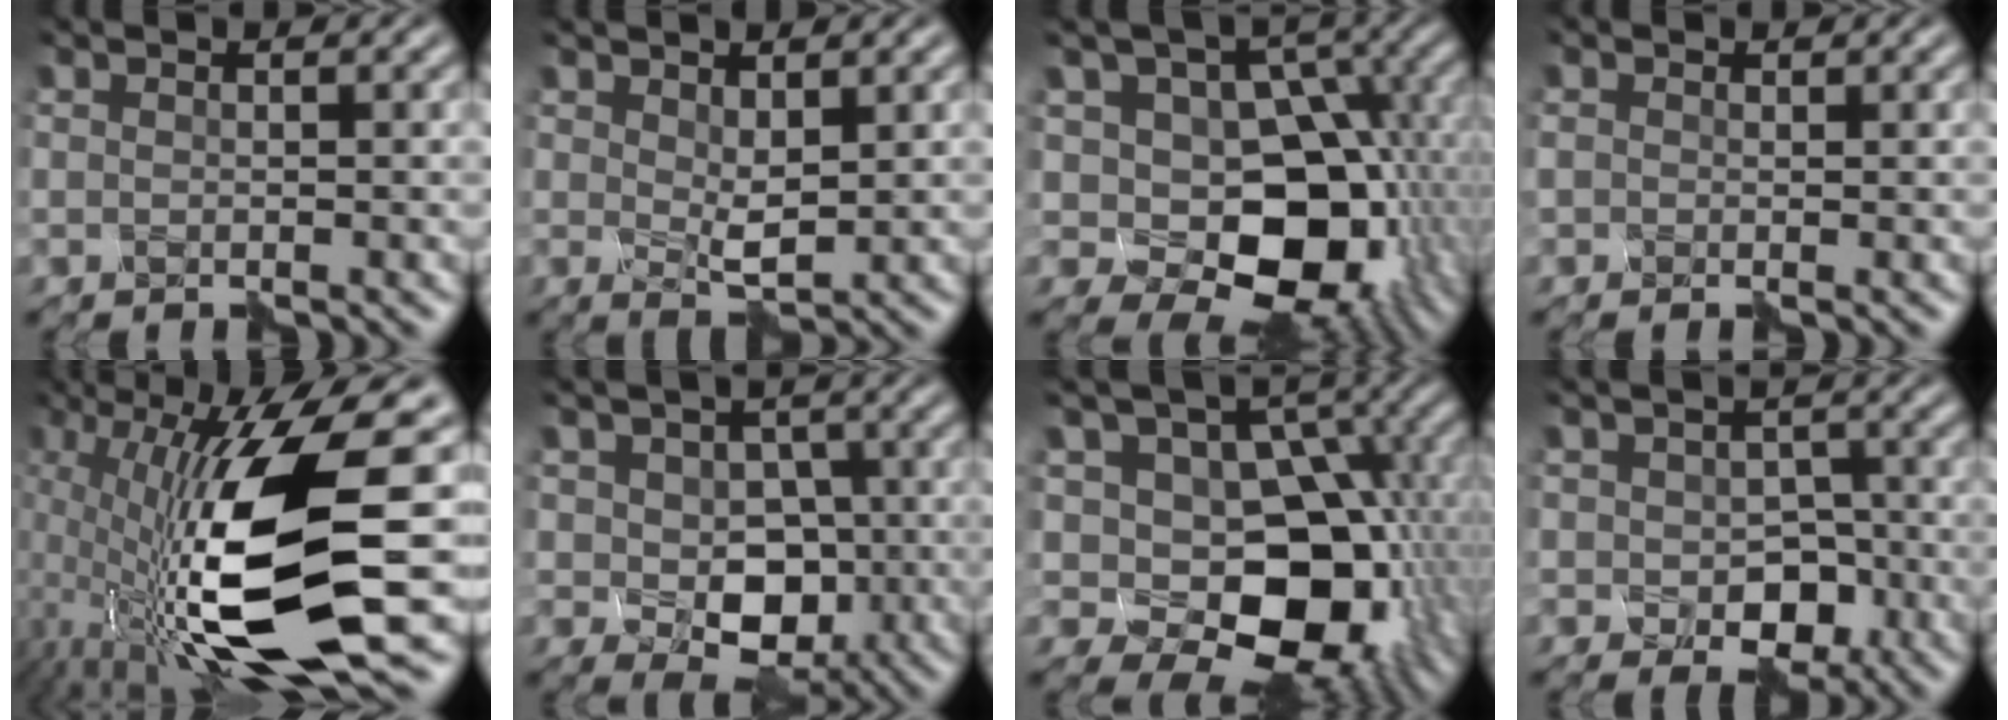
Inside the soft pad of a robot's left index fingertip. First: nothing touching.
{"total": 1.9, "force": [0.8, 0.9, 1.5], "torque": [-0.029, -0.004, 0.016]}
{"total": 11.2, "force": [-1.8, 8.1, 7.6], "torque": [-0.093, -0.008, -0.034]}
{"total": 0.9, "force": [0.2, 0.8, -0.2], "torque": [0.007, 0.001, 0.003]}
{"total": 15.0, "force": [-4.0, 4.0, 13.9], "torque": [-0.264, -0.010, -0.068]}
{"total": 5.1, "force": [-1.2, 4.0, 3.0], "torque": [-0.045, -0.003, -0.024]}
{"total": 12.7, "force": [-1.5, 8.9, 8.9], "torque": [-0.107, 0.003, -0.022]}
{"total": 4.1, "force": [-1.5, 3.0, 2.4], "torque": [-0.038, -0.009, -0.023]}